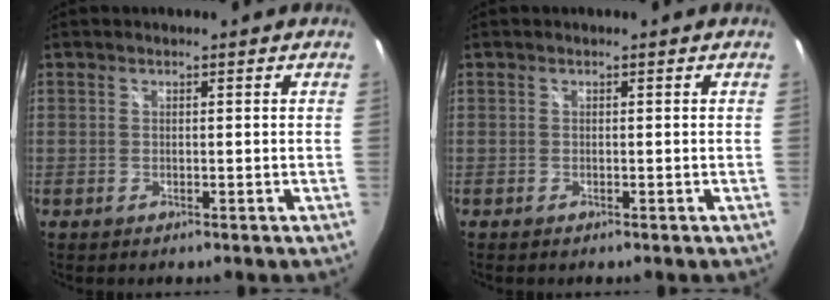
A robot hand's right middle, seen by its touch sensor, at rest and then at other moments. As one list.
[{"total": 0.0}]